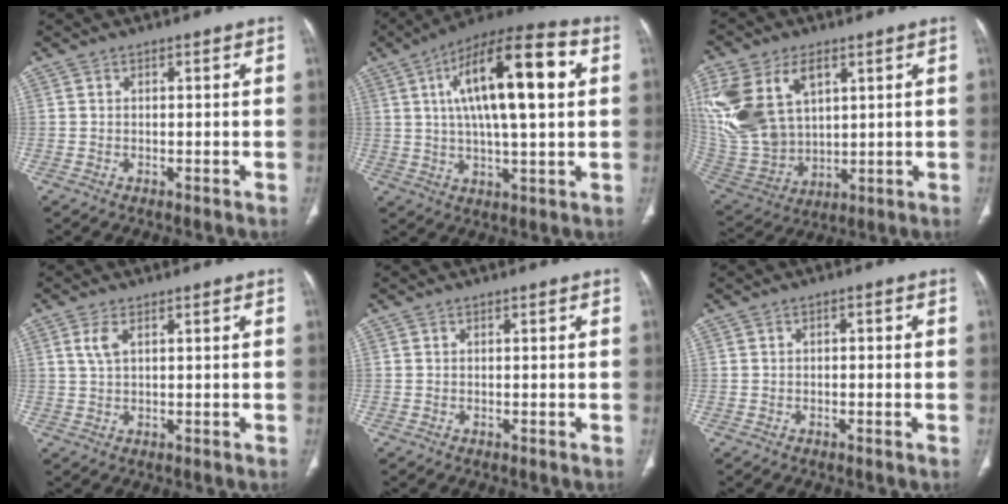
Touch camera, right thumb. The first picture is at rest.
{"total": 20.5, "force": [4.8, 6.5, 18.8], "torque": [-0.302, 0.015, 0.072]}
{"total": 21.8, "force": [7.7, 14.2, 14.6], "torque": [-0.323, -0.010, 0.167]}
{"total": 2.9, "force": [1.3, 1.2, 2.3], "torque": [-0.058, 0.005, 0.033]}
{"total": 0.0}
{"total": 1.2, "force": [0.0, 0.7, 1.0], "torque": [-0.010, 0.004, -0.004]}